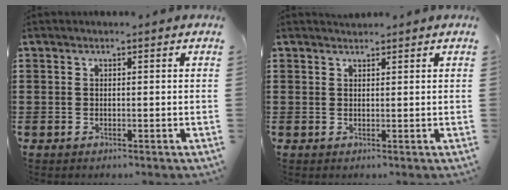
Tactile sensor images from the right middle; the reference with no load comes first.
{"total": 1.1, "force": [1.0, 0.3, 0.0], "torque": [-0.002, 0.000, 0.020]}